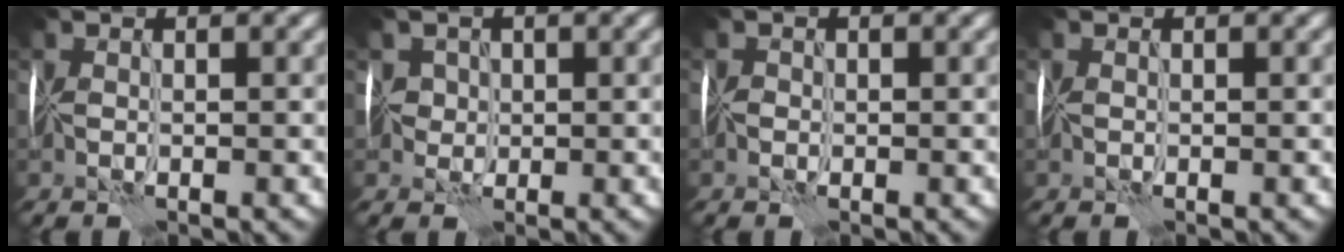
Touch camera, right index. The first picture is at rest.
{"total": 2.1, "force": [0.4, 2.1, -0.1], "torque": [0.008, 0.014, 0.003]}
{"total": 0.7, "force": [-0.4, 0.5, -0.2], "torque": [0.003, 0.002, -0.011]}
{"total": 0.0}